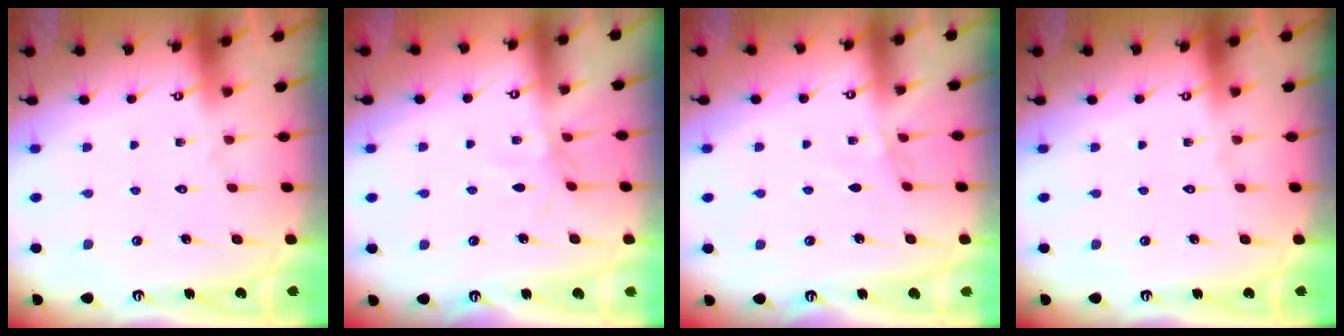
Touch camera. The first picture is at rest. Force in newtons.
{"total": 2.2, "press": 2.1, "slide": 0.5}
{"total": 2.5, "press": 2.5, "slide": 0.5}
{"total": 0.0}